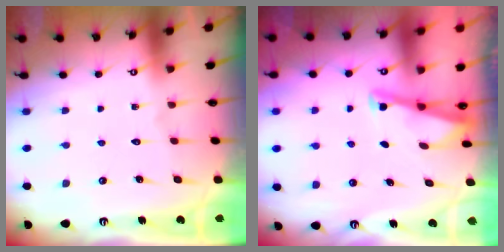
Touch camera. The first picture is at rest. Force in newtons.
{"total": 2.9, "press": 2.9, "slide": 0.3}